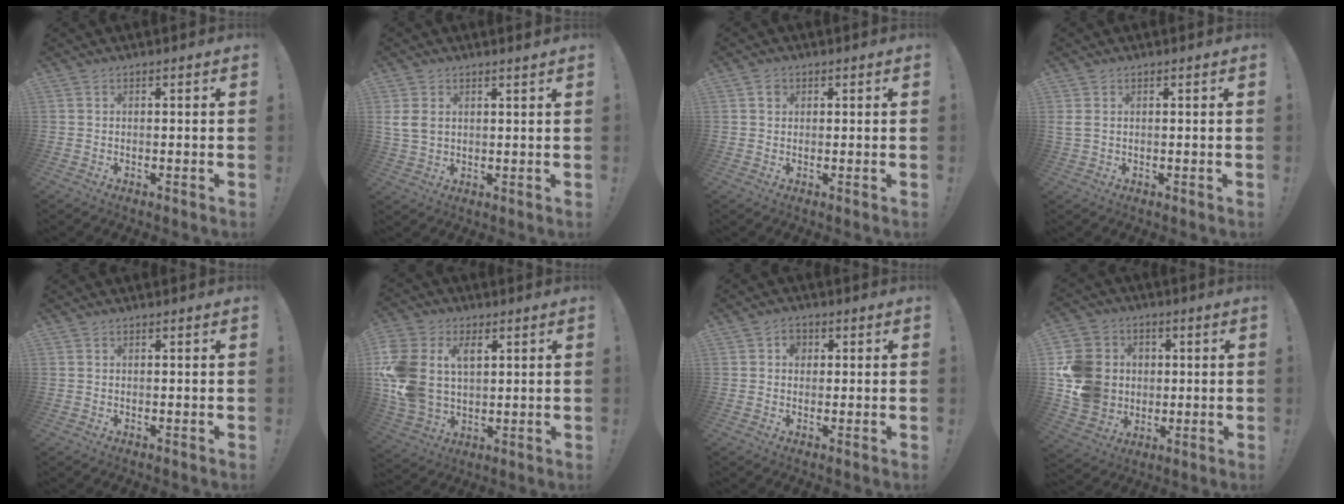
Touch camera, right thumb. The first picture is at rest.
{"total": 5.3, "force": [2.4, 3.4, 3.4], "torque": [-0.054, -0.004, 0.050]}
{"total": 1.7, "force": [0.7, 1.5, 0.4], "torque": [0.008, -0.003, 0.010]}
{"total": 1.7, "force": [0.8, 0.9, 1.3], "torque": [-0.032, 0.005, 0.017]}
{"total": 0.0}
{"total": 16.6, "force": [4.9, 12.1, 10.3], "torque": [-0.222, -0.022, 0.093]}
{"total": 3.5, "force": [0.6, 2.9, 1.7], "torque": [-0.024, 0.003, 0.010]}
{"total": 16.0, "force": [0.5, 14.6, 6.7], "torque": [-0.122, 0.015, 0.028]}